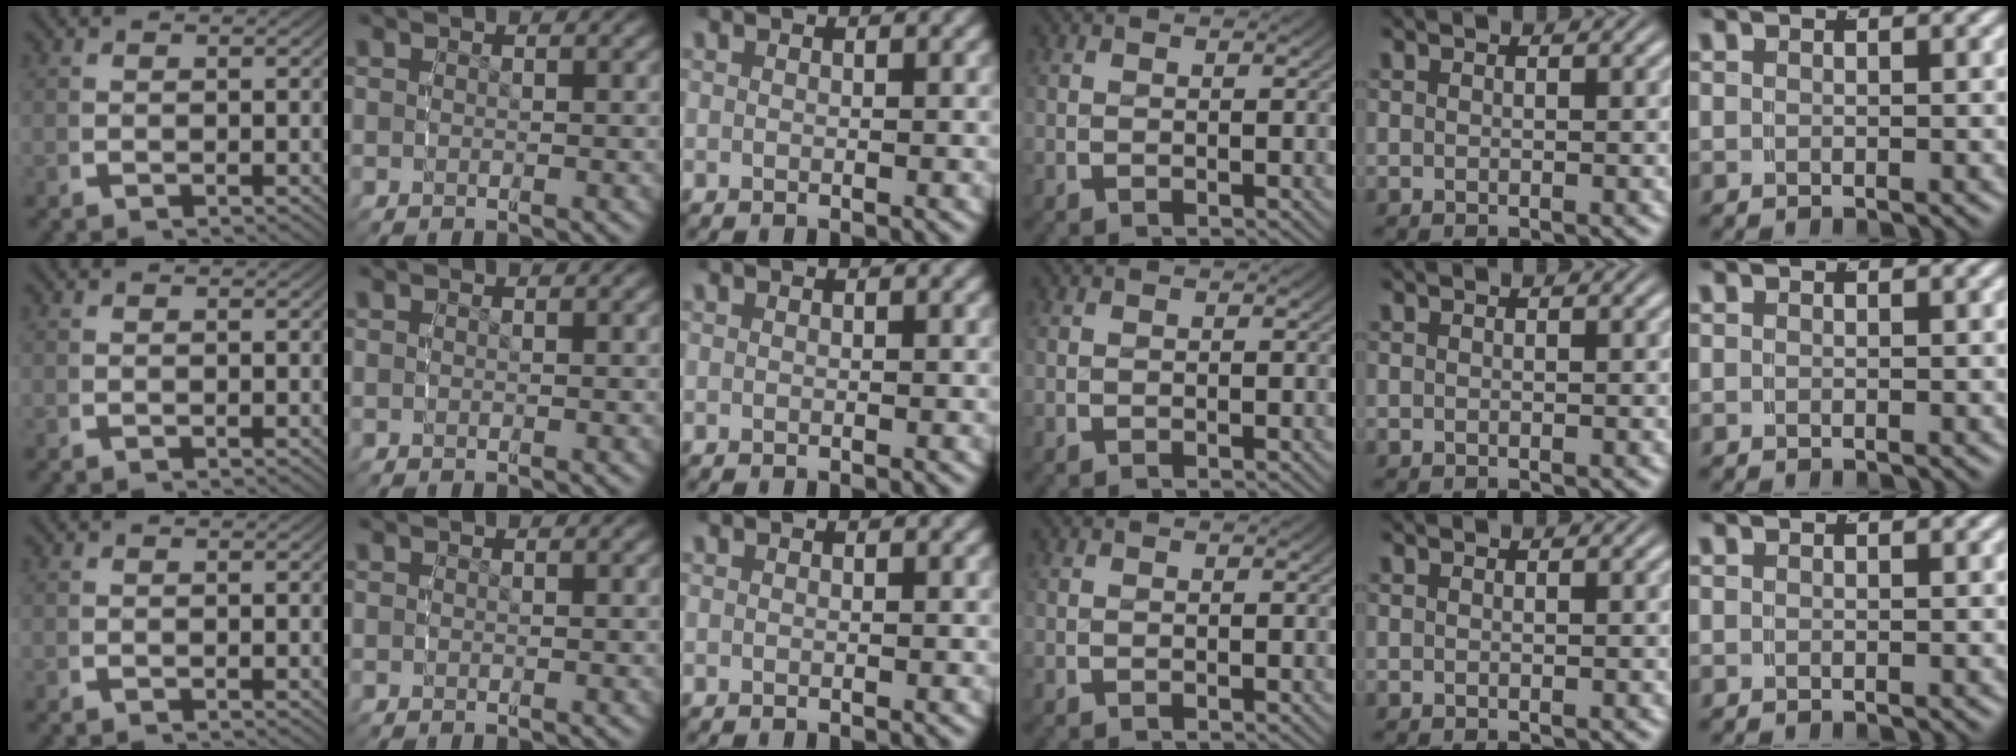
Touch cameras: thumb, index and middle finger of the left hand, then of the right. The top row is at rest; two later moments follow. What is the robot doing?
{"motion": "reach", "object": "coat"}